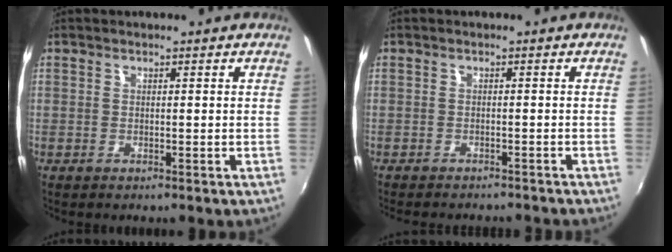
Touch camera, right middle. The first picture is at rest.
{"total": 6.9, "force": [-6.2, 1.5, 2.6], "torque": [-0.061, -0.014, -0.085]}